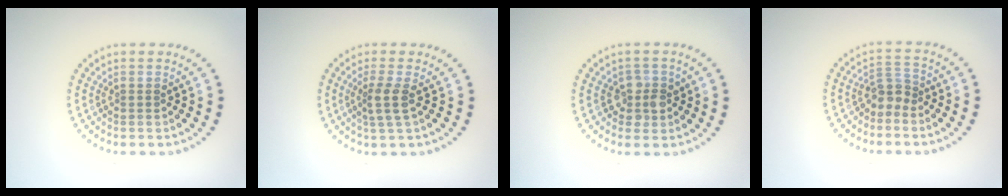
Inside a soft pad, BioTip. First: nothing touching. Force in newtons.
{"total": 2.3, "press": 1.9, "slide": 1.4}
{"total": 2.3, "press": 2.1, "slide": 1.0}
{"total": 2.1, "press": 1.6, "slide": 1.4}